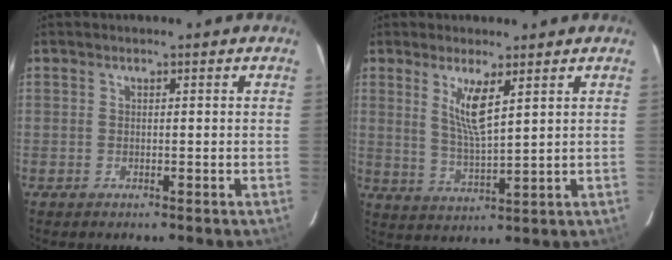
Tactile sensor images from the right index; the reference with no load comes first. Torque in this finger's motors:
{"motor_torque": [0.19, 0.07, 0.20, 0.10]}